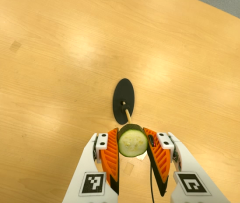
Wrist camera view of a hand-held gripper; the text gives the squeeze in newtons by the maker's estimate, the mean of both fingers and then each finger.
{"total": 10.9, "left": 9.6, "right": 12.1}